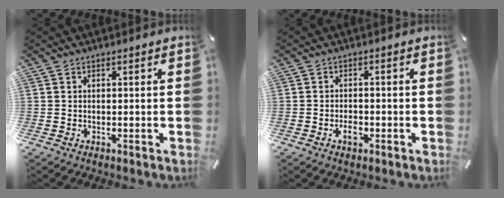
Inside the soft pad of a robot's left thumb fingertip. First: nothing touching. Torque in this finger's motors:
{"motor_torque": [0.31, 0.24, 0.35, 0.23, 0.03]}